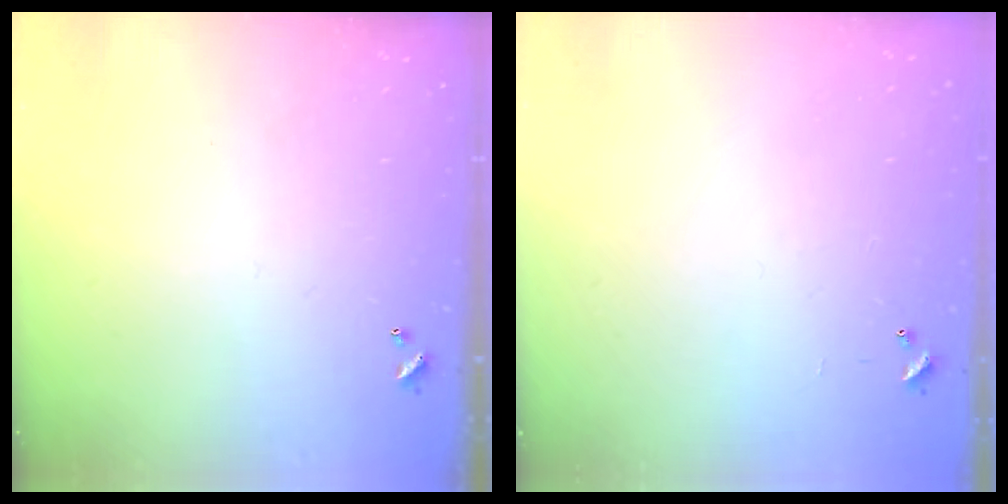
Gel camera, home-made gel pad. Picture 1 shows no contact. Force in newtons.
{"total": 8.5, "press": 8.4, "slide": 0.5}